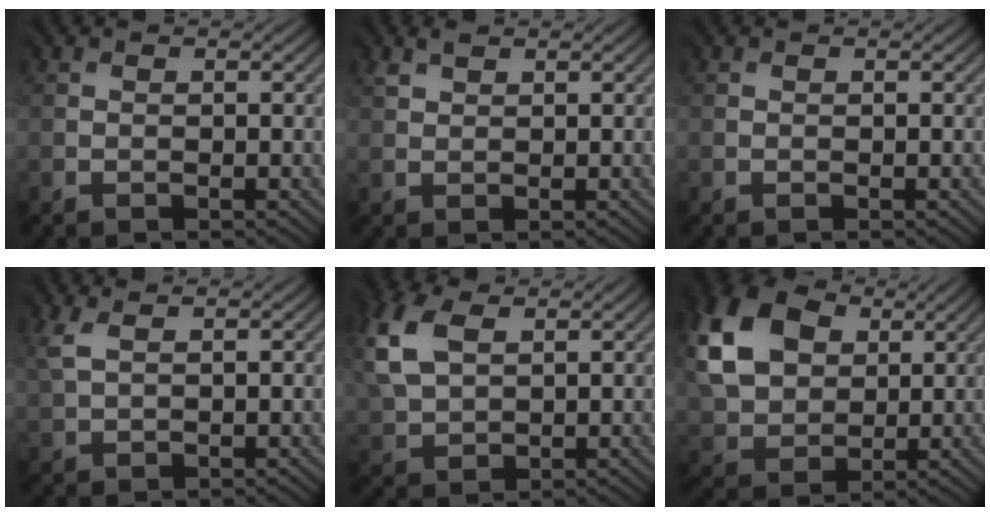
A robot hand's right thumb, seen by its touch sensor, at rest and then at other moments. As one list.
[{"total": 1.7, "force": [1.4, 0.7, 0.5], "torque": [-0.018, 0.004, 0.036]}, {"total": 0.0}, {"total": 1.9, "force": [1.4, 0.4, 1.2], "torque": [-0.044, 0.008, 0.035]}, {"total": 8.6, "force": [3.8, 5.1, 5.8], "torque": [-0.187, 0.022, 0.082]}, {"total": 13.5, "force": [4.8, 9.7, 8.2], "torque": [-0.223, 0.022, 0.097]}]